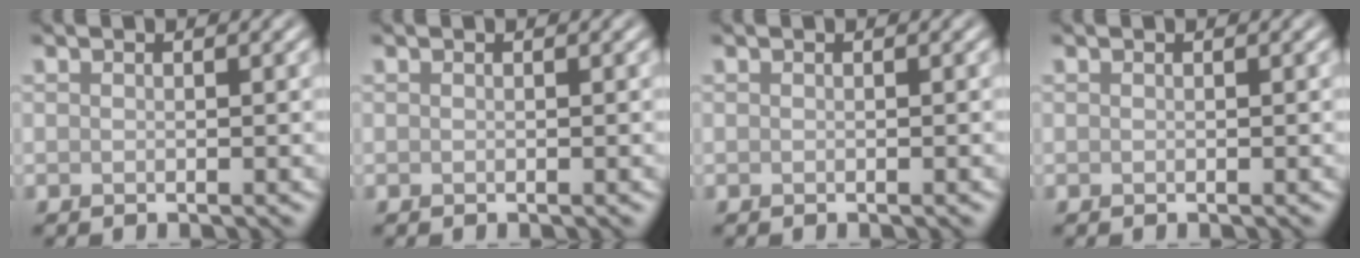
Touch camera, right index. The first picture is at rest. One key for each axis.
{"total": 0.0}
{"total": 0.0}
{"total": 0.0}